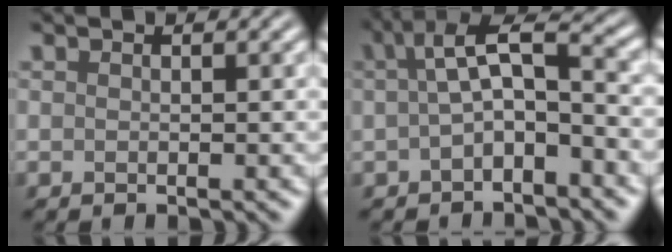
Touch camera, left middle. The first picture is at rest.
{"total": 5.1, "force": [0.1, 2.2, 4.6], "torque": [-0.074, 0.011, -0.004]}